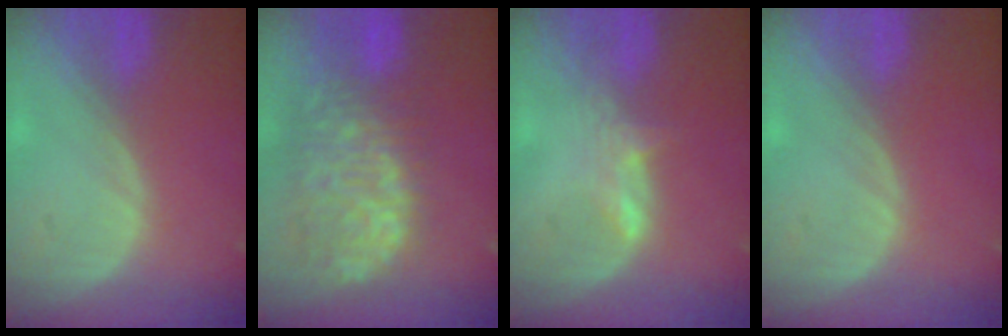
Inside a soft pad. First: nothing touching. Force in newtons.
{"total": 12.5, "press": 10.2, "slide": 7.1}
{"total": 2.3, "press": 2.3, "slide": 0.4}
{"total": 0.0}